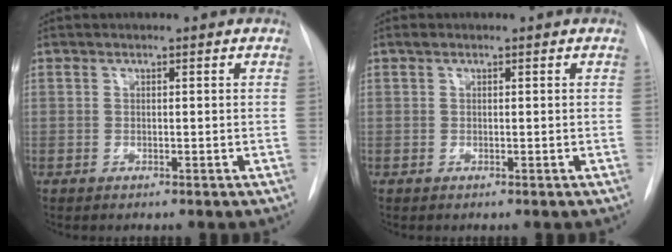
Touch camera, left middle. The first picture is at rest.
{"total": 0.5, "force": [0.4, 0.3, 0.3], "torque": [-0.008, 0.010, 0.008]}